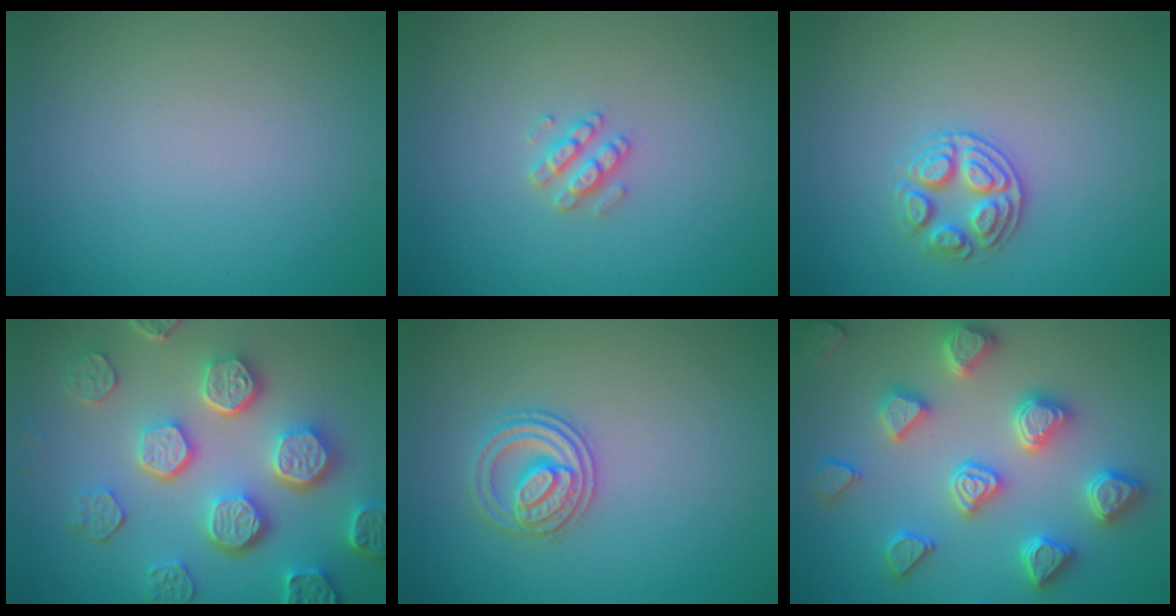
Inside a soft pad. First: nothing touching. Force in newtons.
{"total": 1.9, "press": 1.9, "slide": 0.3}
{"total": 2.6, "press": 2.6, "slide": 0.6}
{"total": 7.6, "press": 5.9, "slide": 4.8}
{"total": 2.6, "press": 2.6, "slide": 0.5}
{"total": 5.4, "press": 5.3, "slide": 1.2}